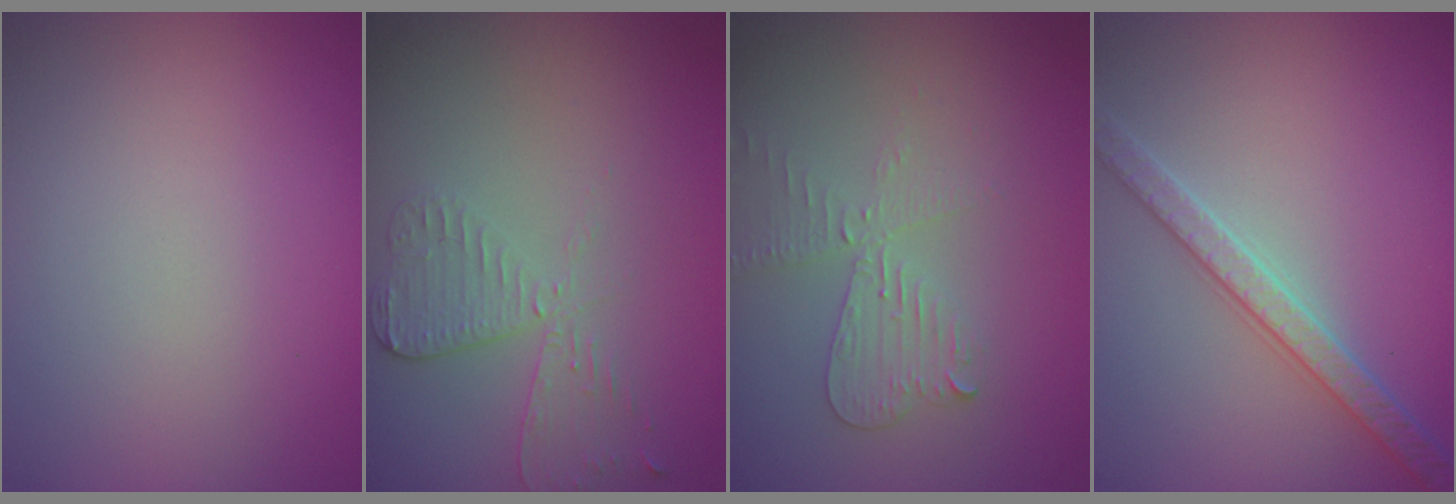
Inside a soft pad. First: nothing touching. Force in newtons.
{"total": 2.9, "press": 2.6, "slide": 1.4}
{"total": 3.0, "press": 2.8, "slide": 1.1}
{"total": 3.6, "press": 3.5, "slide": 0.7}